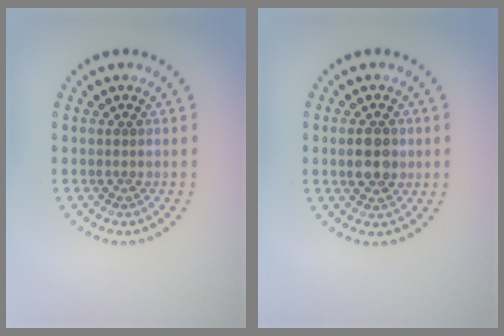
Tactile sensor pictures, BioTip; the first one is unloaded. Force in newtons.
{"total": 3.0, "press": 3.0, "slide": 0.2}